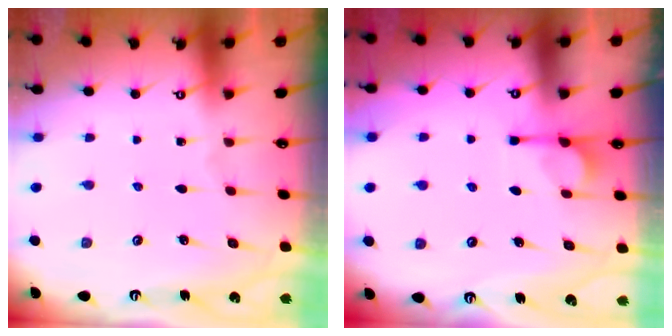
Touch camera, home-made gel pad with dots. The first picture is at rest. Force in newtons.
{"total": 5.4, "press": 5.4, "slide": 0.5}